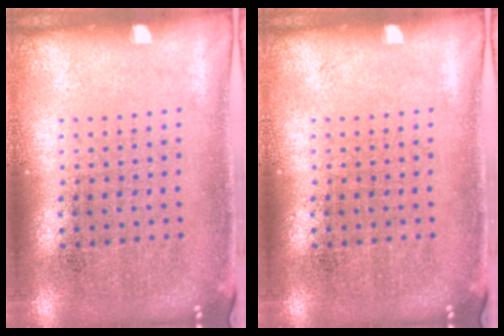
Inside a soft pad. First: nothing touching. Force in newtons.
{"total": 0.0}